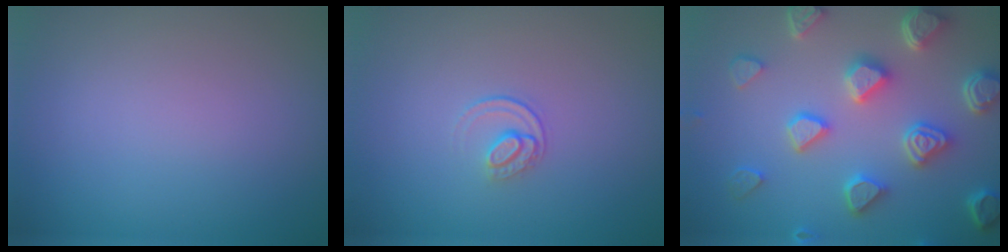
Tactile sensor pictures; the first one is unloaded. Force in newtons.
{"total": 1.4, "press": 0.9, "slide": 1.0}
{"total": 6.7, "press": 5.5, "slide": 3.7}